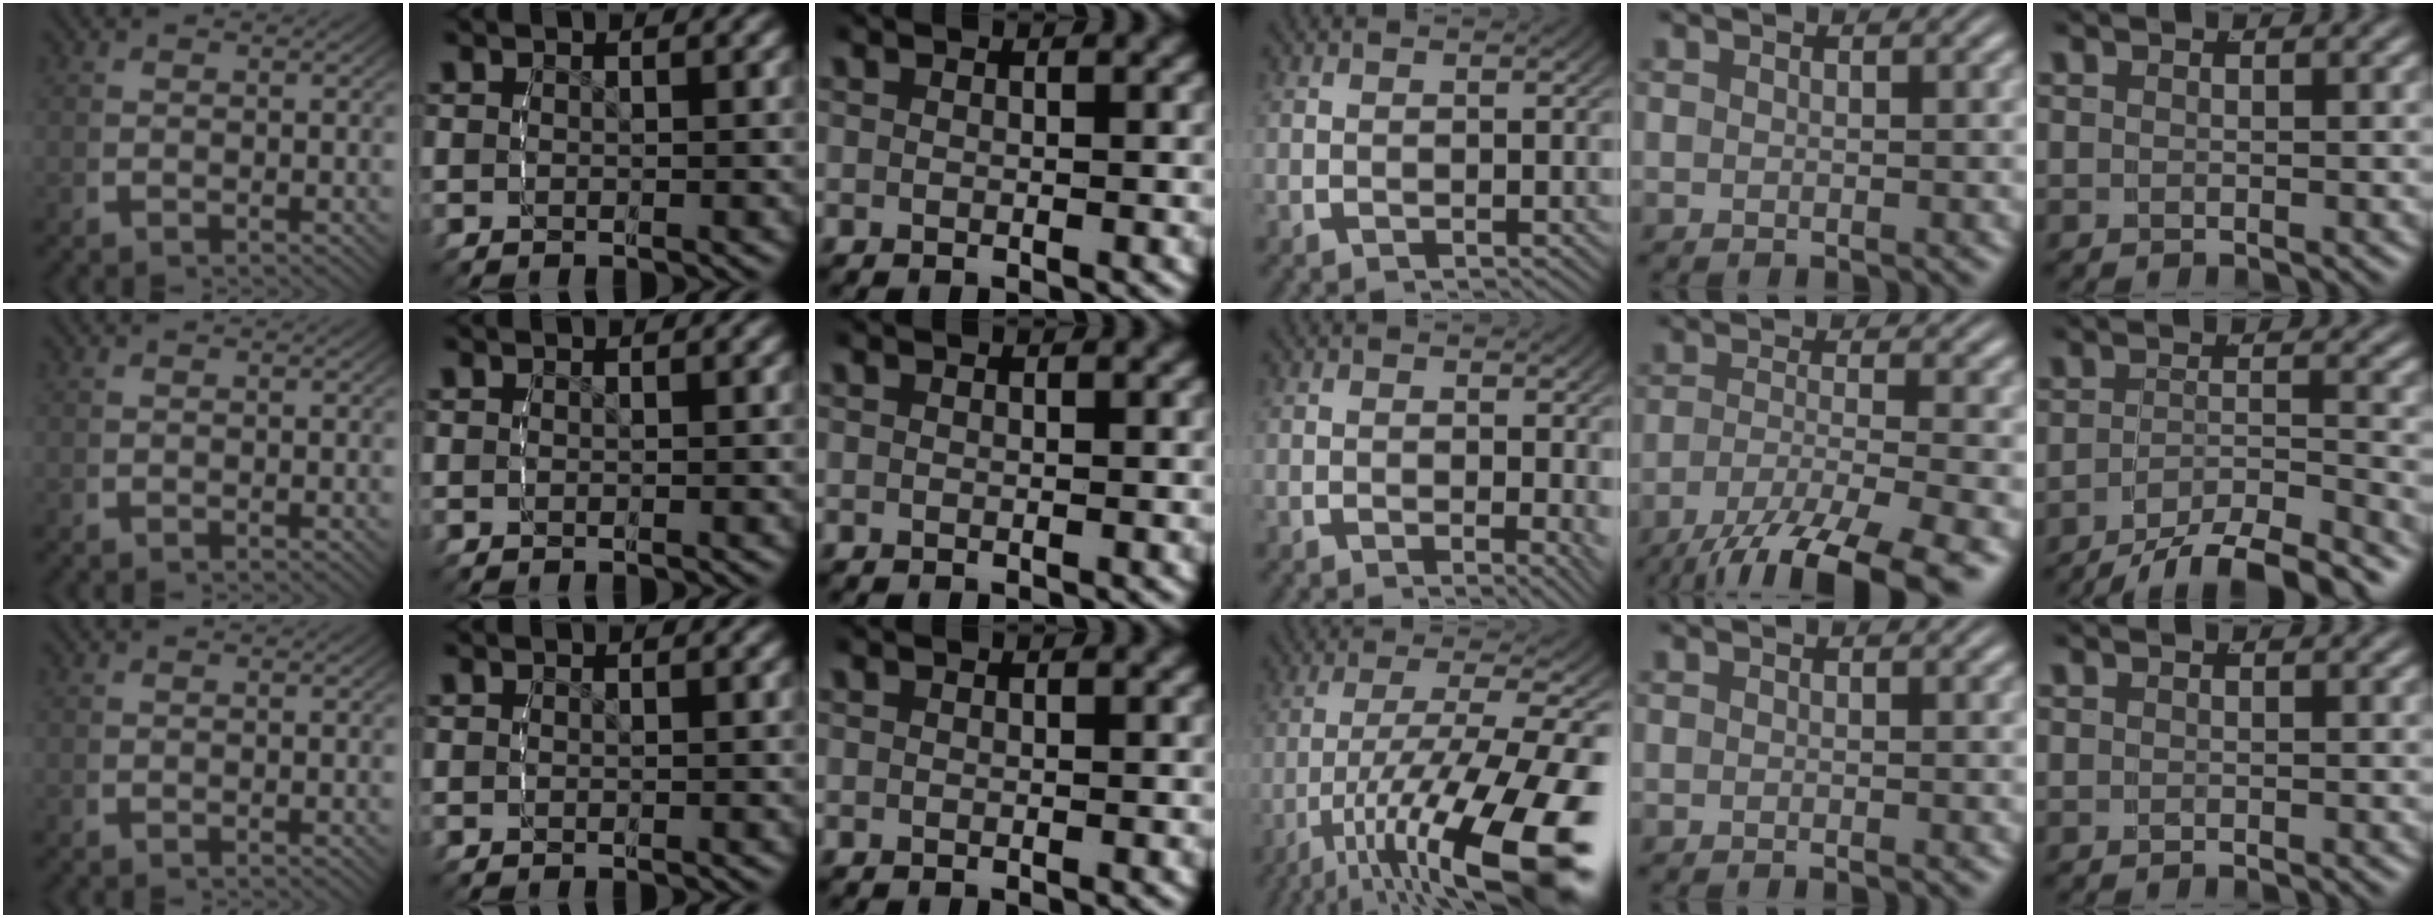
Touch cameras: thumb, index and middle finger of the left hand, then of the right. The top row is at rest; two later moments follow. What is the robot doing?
{"motion": "lift_and_place", "object": "condiment"}